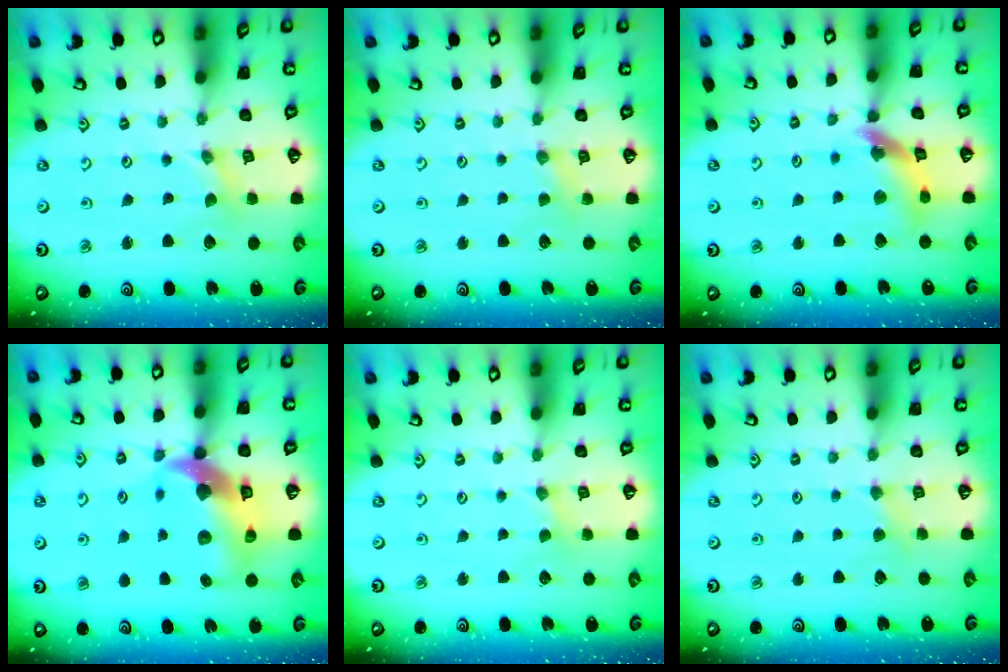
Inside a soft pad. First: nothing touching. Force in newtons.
{"total": 2.8, "press": 2.7, "slide": 0.5}
{"total": 12.2, "press": 12.1, "slide": 1.5}
{"total": 13.8, "press": 13.6, "slide": 2.0}
{"total": 0.7, "press": 0.7, "slide": 0.1}
{"total": 2.8, "press": 2.8, "slide": 0.4}